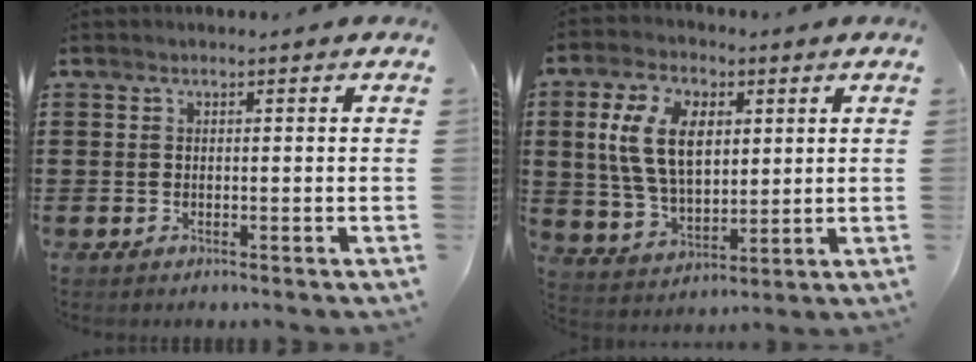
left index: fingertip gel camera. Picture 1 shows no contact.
{"total": 10.2, "force": [3.0, 6.0, 7.6], "torque": [-0.187, 0.009, 0.048]}